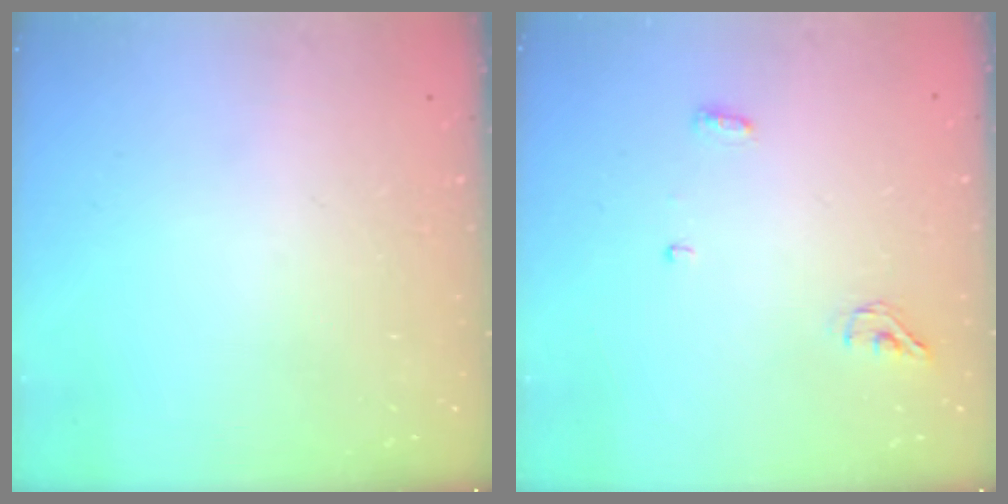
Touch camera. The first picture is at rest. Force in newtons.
{"total": 4.3, "press": 4.0, "slide": 1.4}